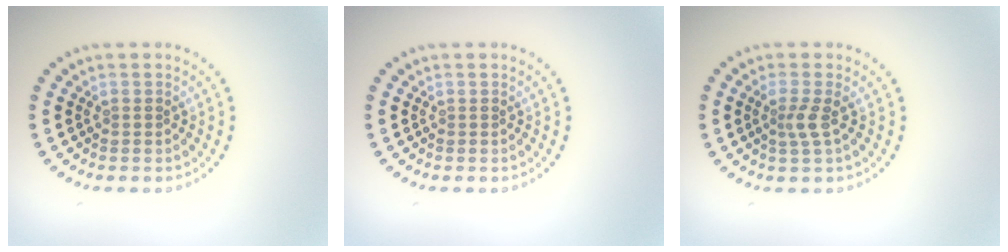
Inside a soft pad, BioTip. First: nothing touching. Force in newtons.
{"total": 0.0}
{"total": 1.8, "press": 1.4, "slide": 1.2}